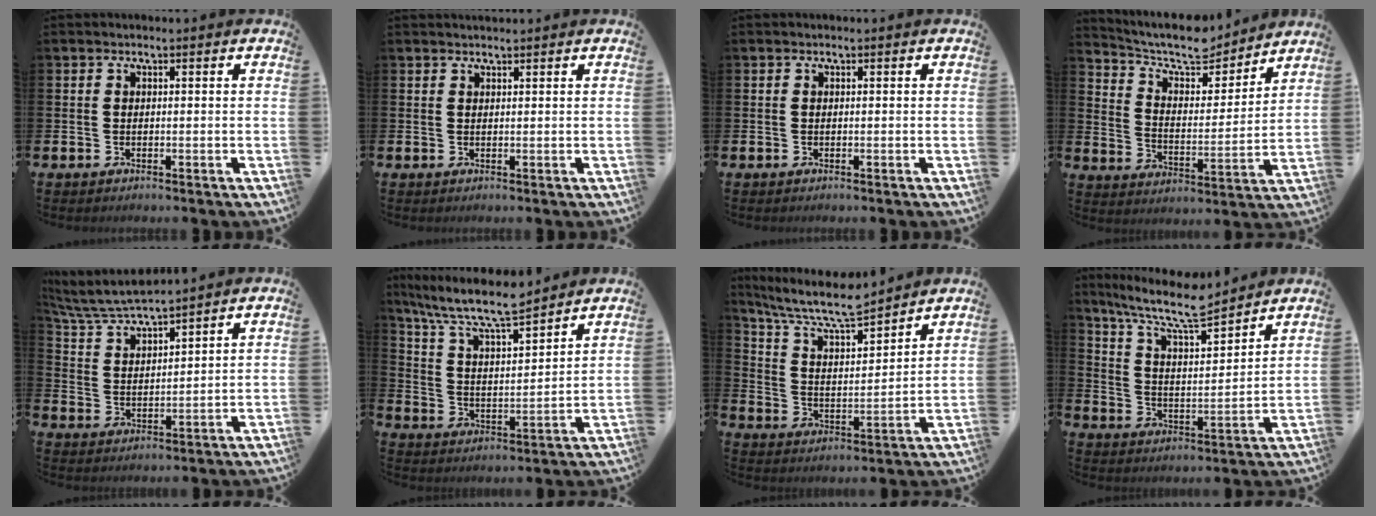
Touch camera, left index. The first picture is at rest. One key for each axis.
{"total": 1.0, "fx": 1.0, "fy": 0.1, "fz": 0.0, "tx": 0.008, "ty": -0.003, "tz": 0.017}
{"total": 0.0}
{"total": 9.7, "fx": 8.6, "fy": 2.8, "fz": 3.3, "tx": -0.092, "ty": -0.058, "tz": 0.149}
{"total": 6.1, "fx": 5.9, "fy": 0.1, "fz": 1.6, "tx": -0.059, "ty": -0.036, "tz": 0.103}
{"total": 9.6, "fx": 8.6, "fy": 1.5, "fz": 4.0, "tx": -0.116, "ty": -0.047, "tz": 0.151}
{"total": 8.8, "fx": 8.0, "fy": 1.5, "fz": 3.2, "tx": -0.102, "ty": -0.048, "tz": 0.140}
{"total": 10.2, "fx": 8.9, "fy": 1.7, "fz": 4.7, "tx": -0.120, "ty": -0.053, "tz": 0.154}